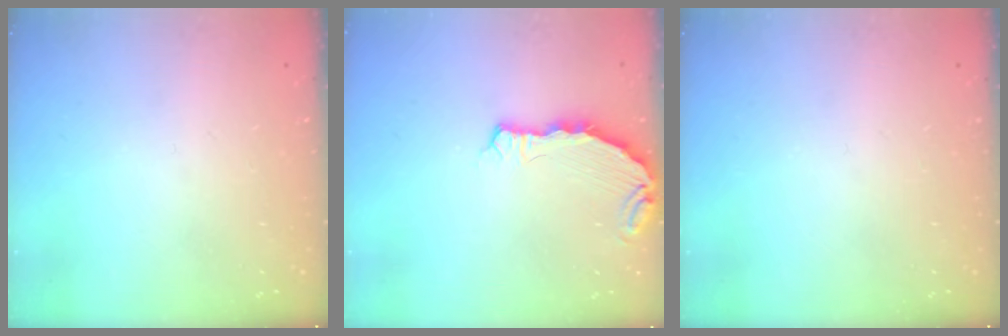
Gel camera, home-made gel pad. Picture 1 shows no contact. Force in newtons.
{"total": 7.3, "press": 5.2, "slide": 5.2}
{"total": 0.0}